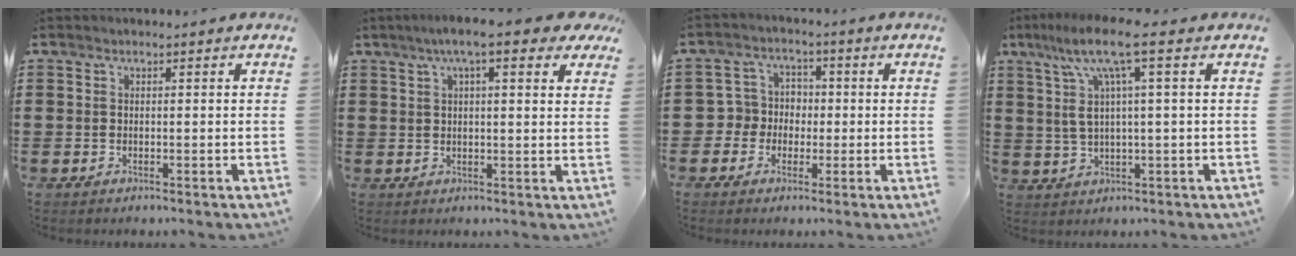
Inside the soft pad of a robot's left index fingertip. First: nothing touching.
{"total": 7.0, "force": [4.3, 1.1, 5.4], "torque": [-0.099, 0.005, 0.070]}
{"total": 4.4, "force": [-1.2, 4.2, 0.8], "torque": [-0.034, 0.013, -0.028]}
{"total": 9.0, "force": [2.9, 0.9, 8.5], "torque": [-0.199, -0.002, 0.036]}